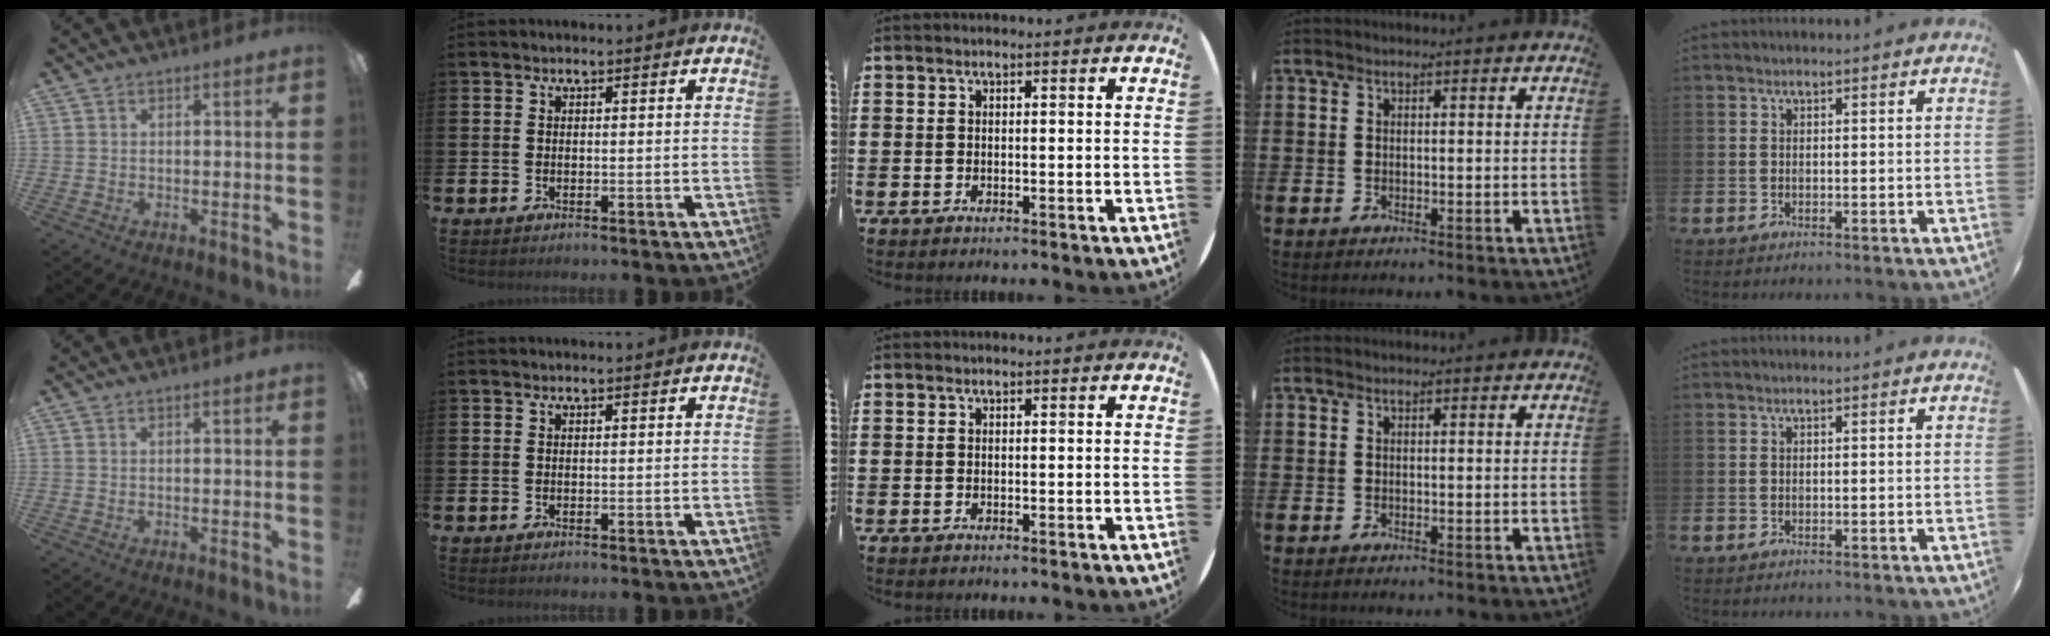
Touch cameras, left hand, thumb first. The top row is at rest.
{}